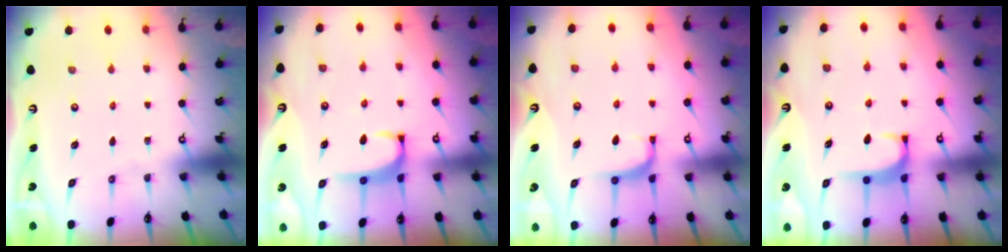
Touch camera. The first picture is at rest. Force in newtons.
{"total": 2.1, "press": 2.1, "slide": 0.6}
{"total": 0.8, "press": 0.7, "slide": 0.4}
{"total": 1.6, "press": 1.5, "slide": 0.5}